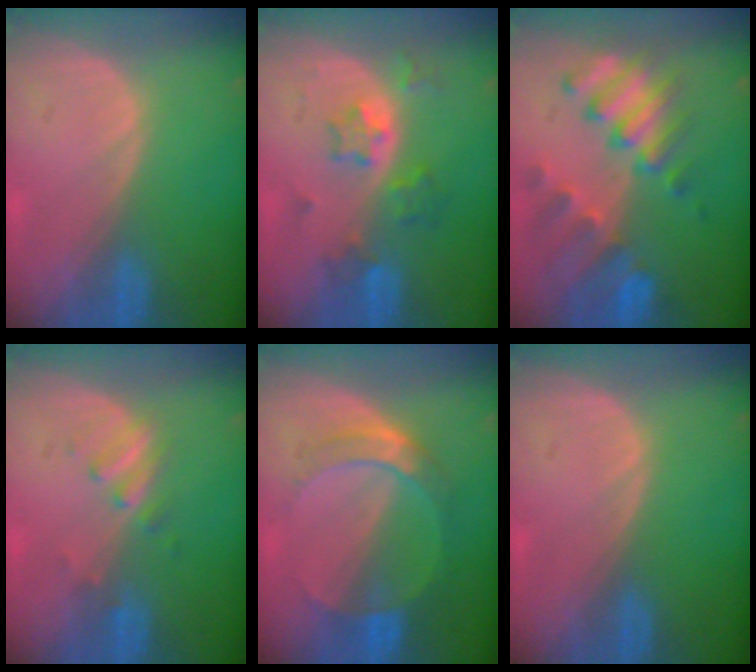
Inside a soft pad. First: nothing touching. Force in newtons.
{"total": 5.7, "press": 5.3, "slide": 2.3}
{"total": 10.1, "press": 8.8, "slide": 4.9}
{"total": 2.7, "press": 2.7, "slide": 0.5}
{"total": 7.1, "press": 6.4, "slide": 3.1}
{"total": 0.0}